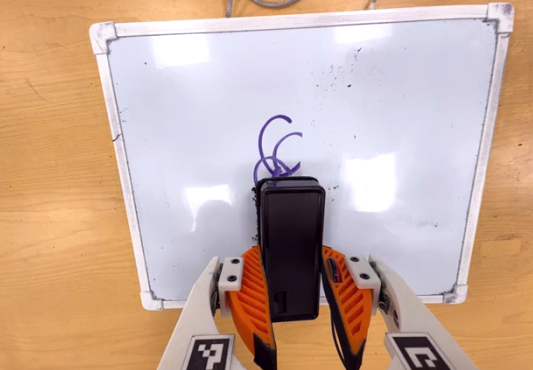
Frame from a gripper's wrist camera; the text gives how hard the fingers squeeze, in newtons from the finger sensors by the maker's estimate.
{"total": 5.3, "left": 4.4, "right": 6.3}